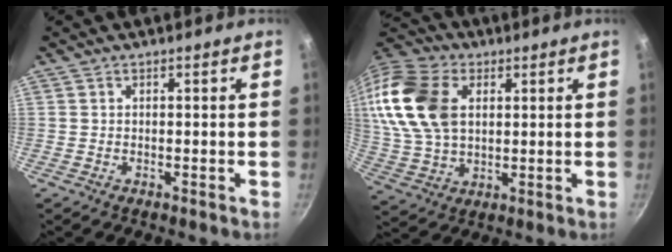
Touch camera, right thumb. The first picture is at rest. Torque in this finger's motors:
{"motor_torque": [-0.78, 1.78, 1.73, 0.10, 0.23]}